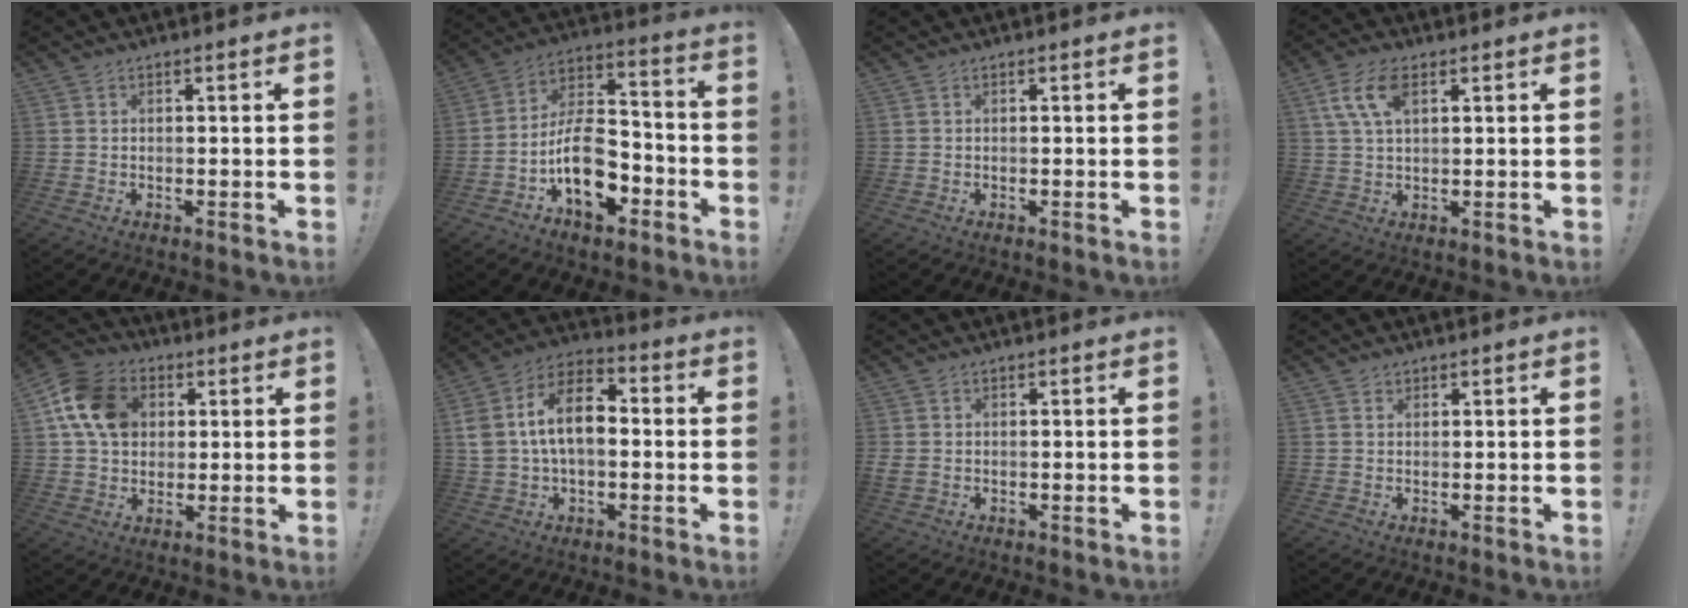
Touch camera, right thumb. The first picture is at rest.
{"total": 14.5, "force": [-6.6, 8.2, 9.9], "torque": [-0.165, 0.042, -0.113]}
{"total": 0.0}
{"total": 8.3, "force": [3.2, 4.0, 6.6], "torque": [-0.130, 0.006, 0.061]}
{"total": 14.6, "force": [3.8, 11.5, 8.2], "torque": [-0.138, 0.006, 0.079]}
{"total": 16.7, "force": [1.8, 10.7, 12.7], "torque": [-0.236, 0.014, 0.032]}
{"total": 0.9, "force": [-0.4, 0.8, 0.4], "torque": [-0.009, 0.004, -0.005]}
{"total": 0.7, "force": [0.5, 0.4, 0.0], "torque": [0.009, -0.003, 0.009]}